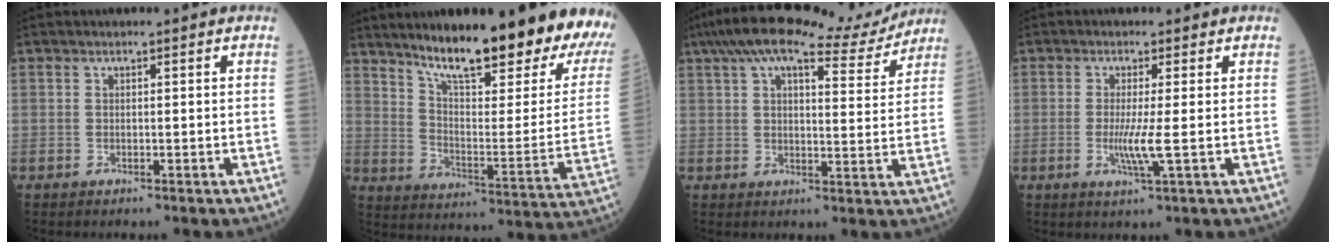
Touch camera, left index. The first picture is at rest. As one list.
[{"total": 24.6, "force": [19.9, 2.6, 14.3], "torque": [-0.212, -0.061, 0.271]}, {"total": 15.3, "force": [13.4, 2.7, 6.9], "torque": [-0.114, 0.024, 0.182]}, {"total": 3.8, "force": [-0.5, -0.6, 3.7], "torque": [-0.082, -0.011, -0.009]}]